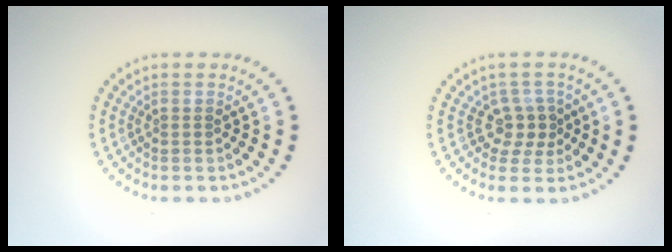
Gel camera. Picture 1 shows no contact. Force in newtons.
{"total": 2.4, "press": 1.8, "slide": 1.6}